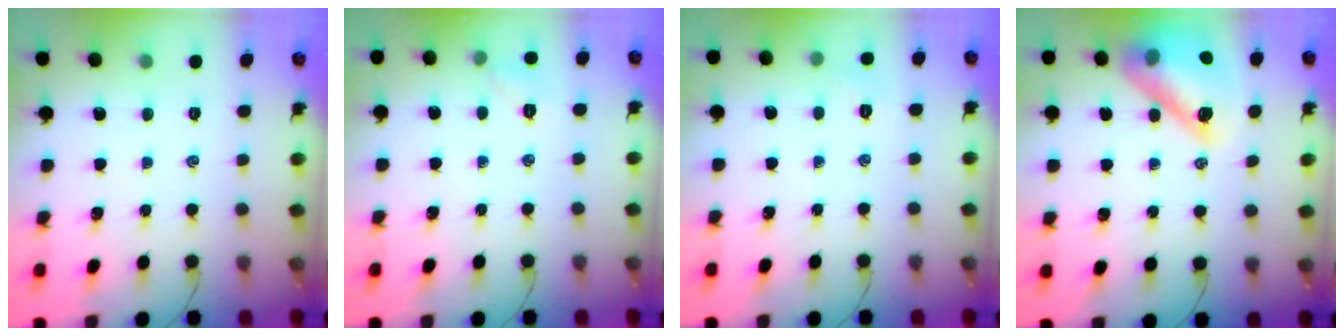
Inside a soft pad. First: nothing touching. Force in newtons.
{"total": 5.1, "press": 4.9, "slide": 1.4}
{"total": 3.6, "press": 3.4, "slide": 1.0}
{"total": 17.7, "press": 17.1, "slide": 4.4}